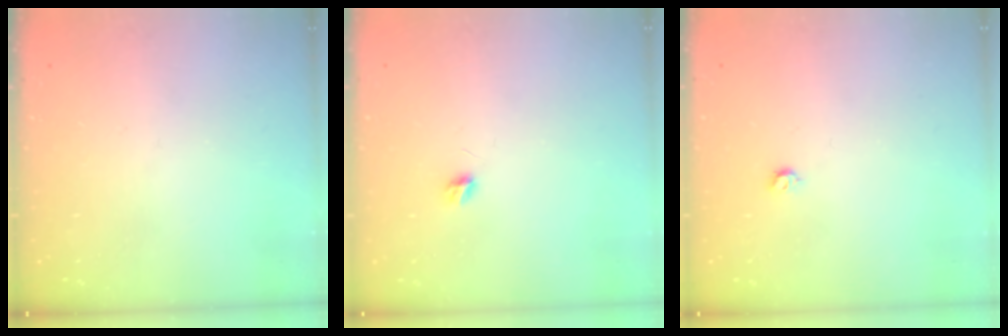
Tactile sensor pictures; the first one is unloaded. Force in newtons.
{"total": 3.7, "press": 3.7, "slide": 0.3}
{"total": 3.4, "press": 3.4, "slide": 0.6}